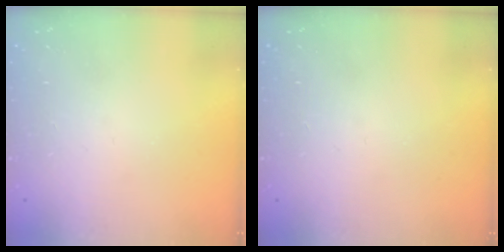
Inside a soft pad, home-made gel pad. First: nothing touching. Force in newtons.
{"total": 0.0}